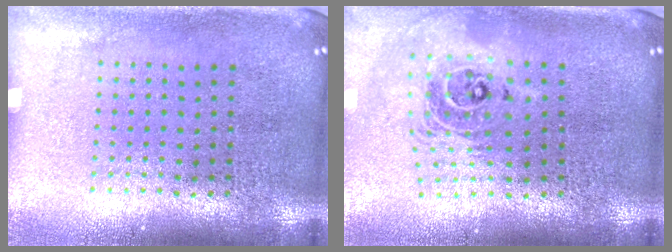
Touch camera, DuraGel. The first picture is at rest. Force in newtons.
{"total": 2.1, "press": 1.6, "slide": 1.4}